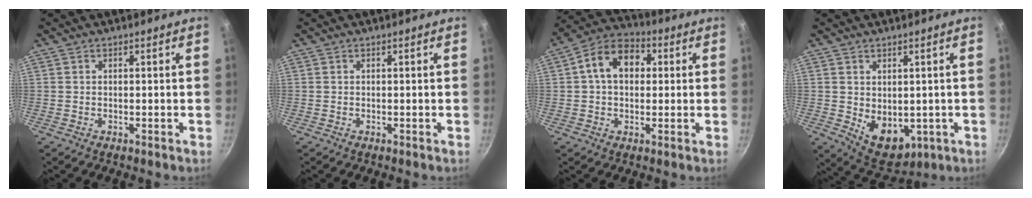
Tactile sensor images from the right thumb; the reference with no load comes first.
{"total": 0.0}
{"total": 11.1, "force": [1.9, 8.0, 7.5], "torque": [-0.091, 0.026, 0.012]}
{"total": 8.8, "force": [-0.5, 6.2, 6.2], "torque": [-0.067, -0.018, 0.016]}